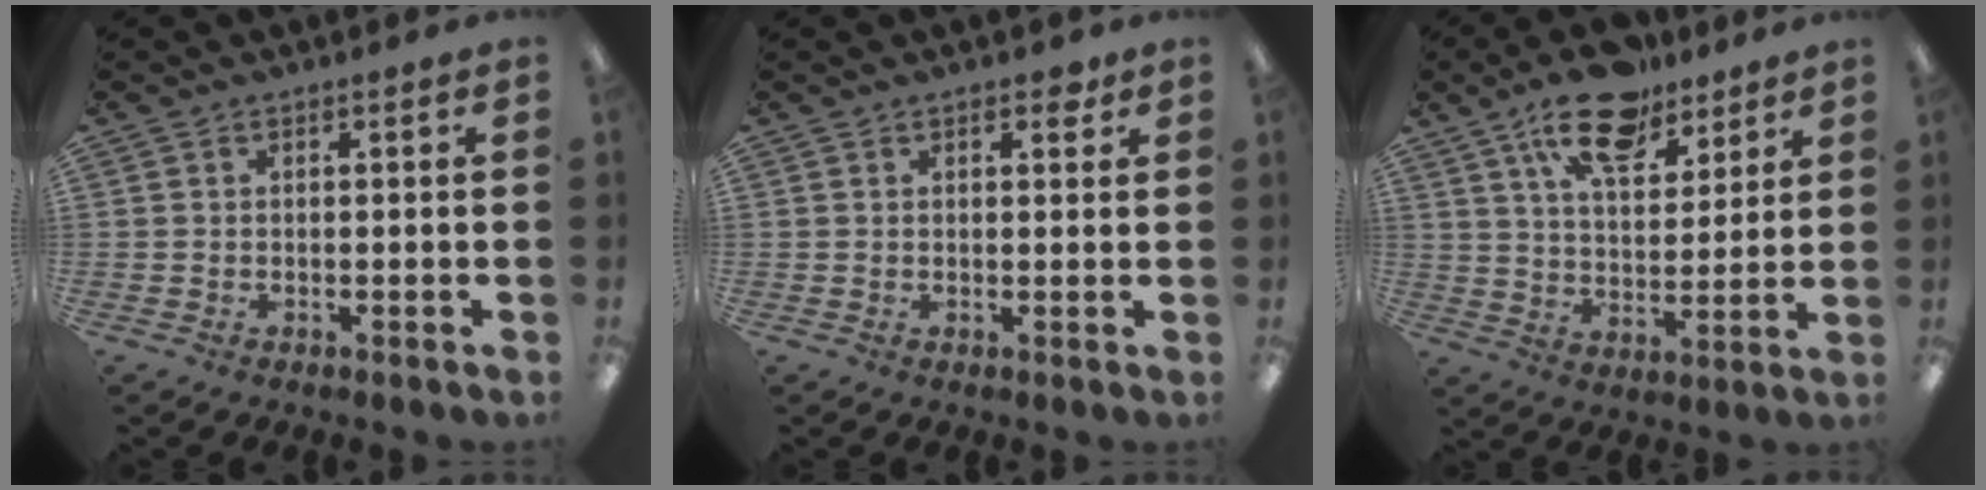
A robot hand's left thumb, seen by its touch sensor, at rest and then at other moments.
{"total": 2.4, "force": [1.6, 1.2, 1.4], "torque": [-0.005, -0.006, 0.022]}
{"total": 14.7, "force": [10.5, 6.5, 7.9], "torque": [-0.119, -0.050, 0.184]}